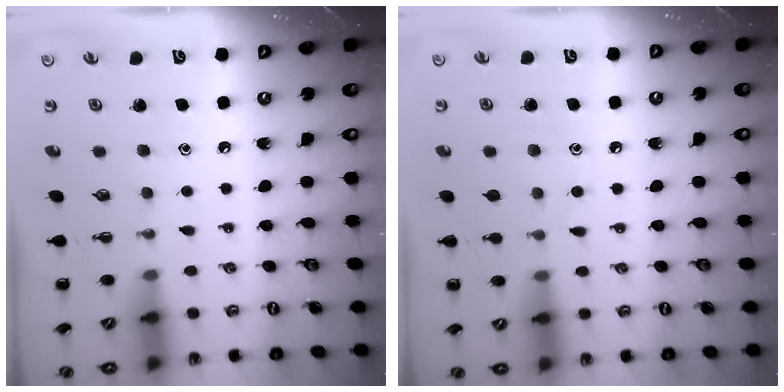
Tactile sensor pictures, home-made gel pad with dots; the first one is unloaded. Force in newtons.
{"total": 6.5, "press": 6.1, "slide": 2.3}